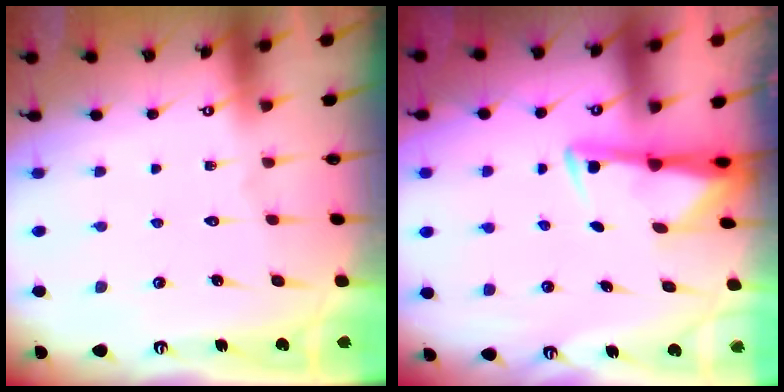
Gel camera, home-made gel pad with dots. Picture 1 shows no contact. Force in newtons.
{"total": 3.0, "press": 2.9, "slide": 0.5}